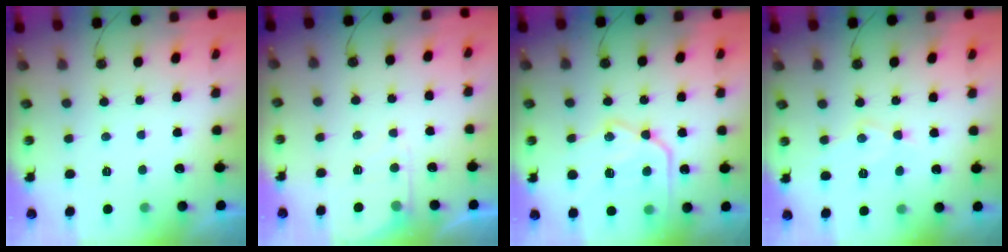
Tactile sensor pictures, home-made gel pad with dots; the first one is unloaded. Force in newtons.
{"total": 5.2, "press": 5.2, "slide": 0.6}
{"total": 18.3, "press": 18.3, "slide": 1.4}
{"total": 9.3, "press": 9.3, "slide": 0.5}